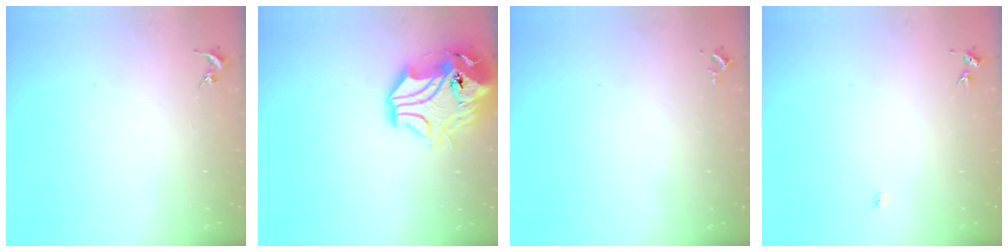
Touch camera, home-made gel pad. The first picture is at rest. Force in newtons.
{"total": 17.8, "press": 17.5, "slide": 2.8}
{"total": 2.6, "press": 2.6, "slide": 0.4}
{"total": 2.7, "press": 2.7, "slide": 0.5}